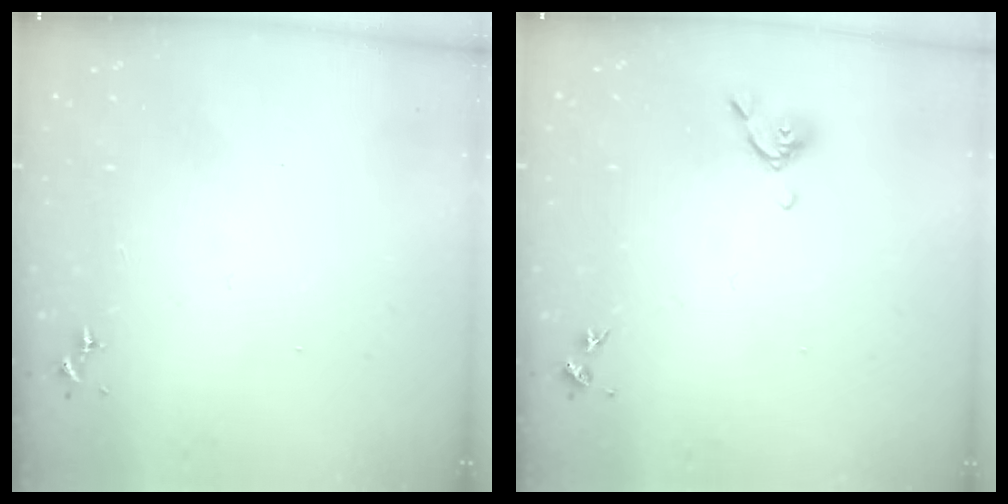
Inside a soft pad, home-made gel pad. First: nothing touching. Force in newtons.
{"total": 5.9, "press": 5.8, "slide": 0.9}